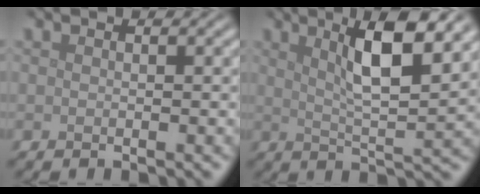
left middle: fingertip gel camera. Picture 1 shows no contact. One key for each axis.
{"total": 7.9, "fx": 3.6, "fy": 1.7, "fz": 6.8, "tx": -0.099, "ty": 0.007, "tz": 0.060}